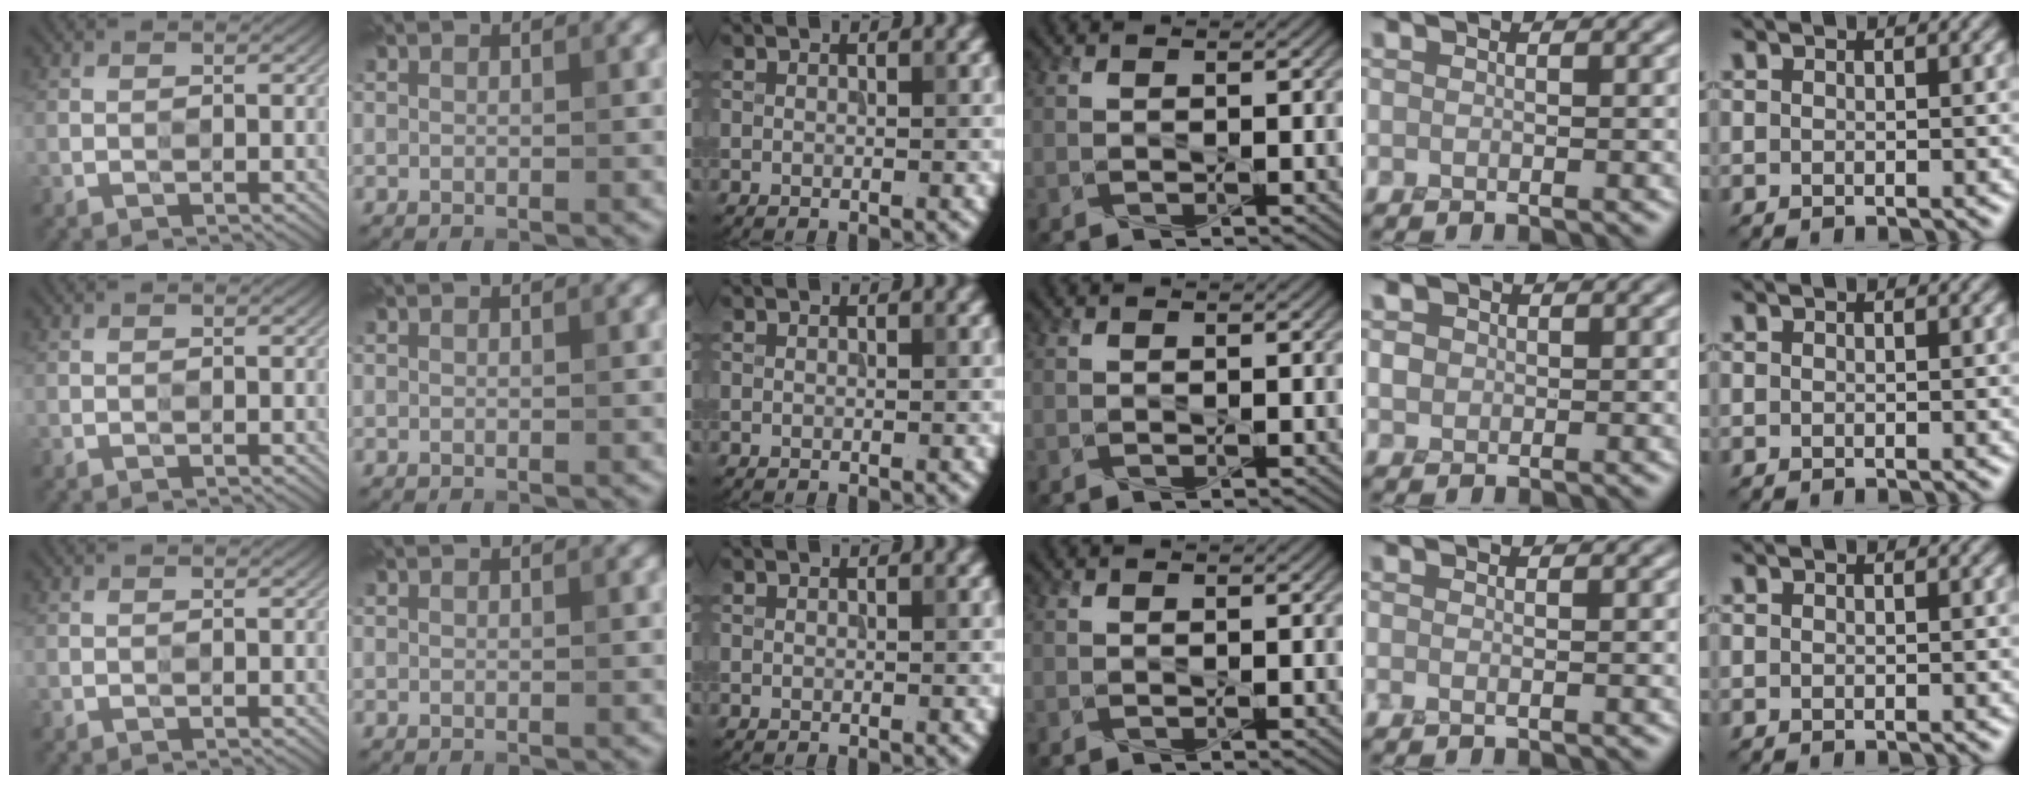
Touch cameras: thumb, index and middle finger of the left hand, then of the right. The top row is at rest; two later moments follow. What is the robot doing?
{"motion": "press", "object": "toy piano key"}